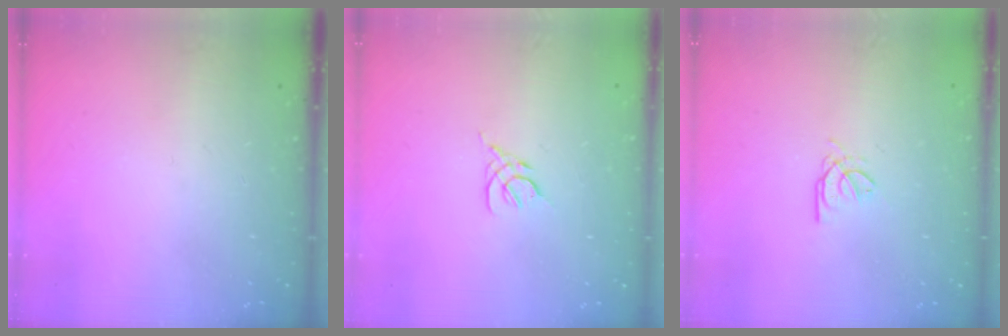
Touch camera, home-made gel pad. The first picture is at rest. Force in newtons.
{"total": 2.4, "press": 2.3, "slide": 0.6}
{"total": 2.7, "press": 2.7, "slide": 0.4}